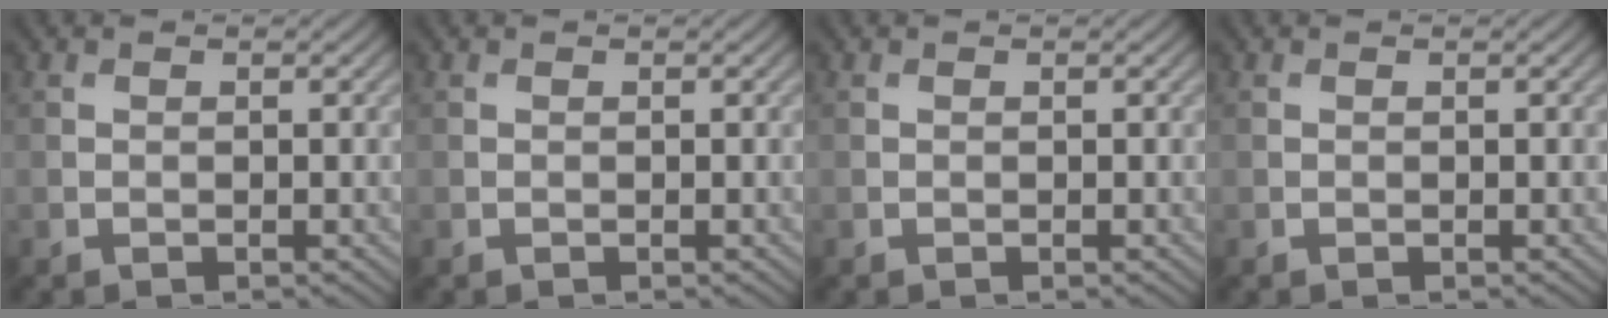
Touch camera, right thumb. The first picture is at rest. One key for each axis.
{"total": 0.0}
{"total": 0.0}
{"total": 0.0}